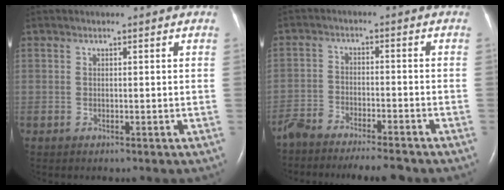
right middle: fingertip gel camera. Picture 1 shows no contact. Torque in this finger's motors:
{"motor_torque": [0.34, -0.33, 0.06, 0.03]}